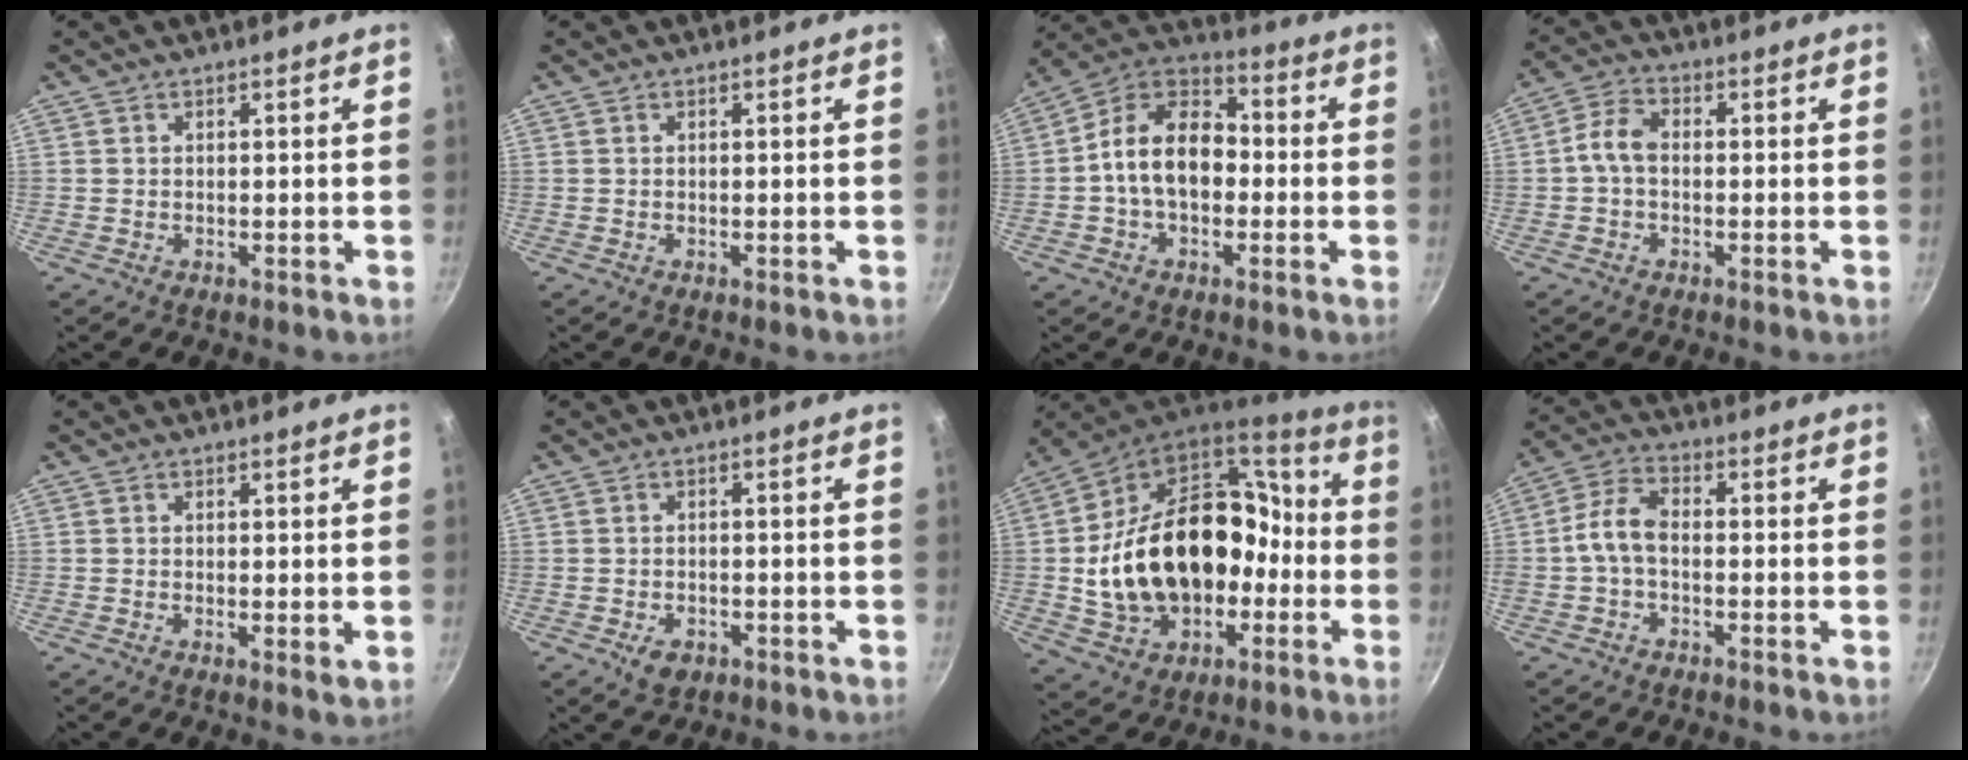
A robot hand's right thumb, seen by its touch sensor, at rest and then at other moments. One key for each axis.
{"total": 0.0}
{"total": 13.7, "fx": -1.4, "fy": 9.4, "fz": 9.8, "tx": -0.130, "ty": 0.044, "tz": -0.044}
{"total": 5.4, "fx": -0.5, "fy": 3.6, "fz": 4.0, "tx": -0.078, "ty": 0.025, "tz": -0.021}
{"total": 1.9, "fx": 0.2, "fy": 0.5, "fz": 1.8, "tx": -0.029, "ty": -0.011, "tz": 0.000}
{"total": 3.6, "fx": -1.6, "fy": 2.4, "fz": 2.2, "tx": -0.035, "ty": 0.009, "tz": -0.019}
{"total": 28.6, "fx": -3.5, "fy": 20.2, "fz": 19.9, "tx": -0.312, "ty": 0.077, "tz": -0.035}
{"total": 6.6, "fx": -1.2, "fy": 3.8, "fz": 5.3, "tx": -0.108, "ty": 0.032, "tz": -0.033}